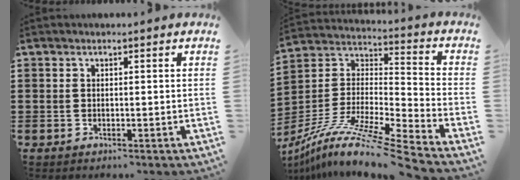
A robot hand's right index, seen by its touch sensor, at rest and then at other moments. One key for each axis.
{"total": 11.4, "fx": -9.4, "fy": -0.3, "fz": 6.4, "tx": -0.128, "ty": -0.009, "tz": -0.189}